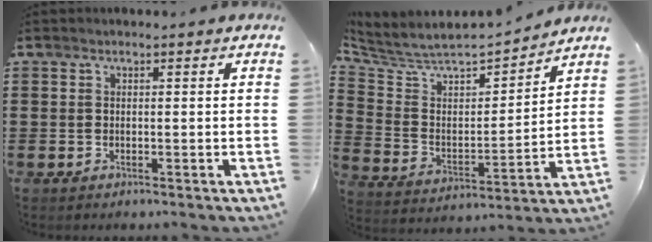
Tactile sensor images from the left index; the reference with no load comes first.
{"total": 4.8, "force": [4.3, 1.7, 1.1], "torque": [-0.051, -0.039, 0.067]}